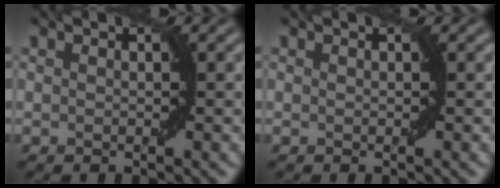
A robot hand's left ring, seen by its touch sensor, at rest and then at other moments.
{"total": 0.0}